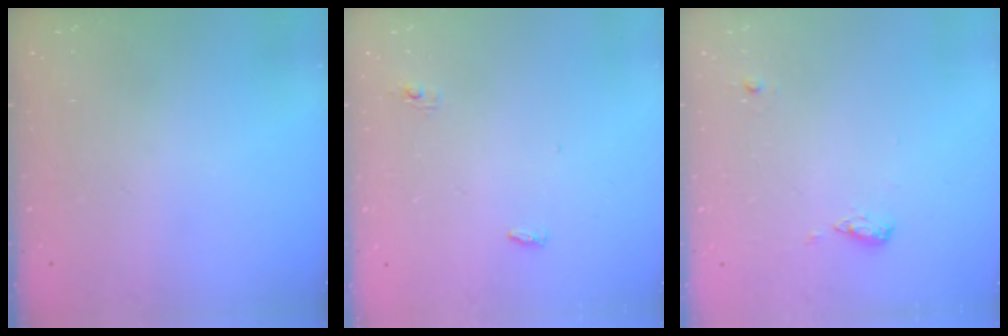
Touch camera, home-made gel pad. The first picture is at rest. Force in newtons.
{"total": 3.6, "press": 3.5, "slide": 0.9}
{"total": 7.0, "press": 6.3, "slide": 2.9}